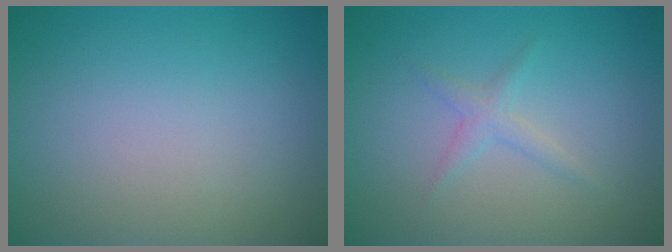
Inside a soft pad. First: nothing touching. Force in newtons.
{"total": 1.3, "press": 1.3, "slide": 0.0}